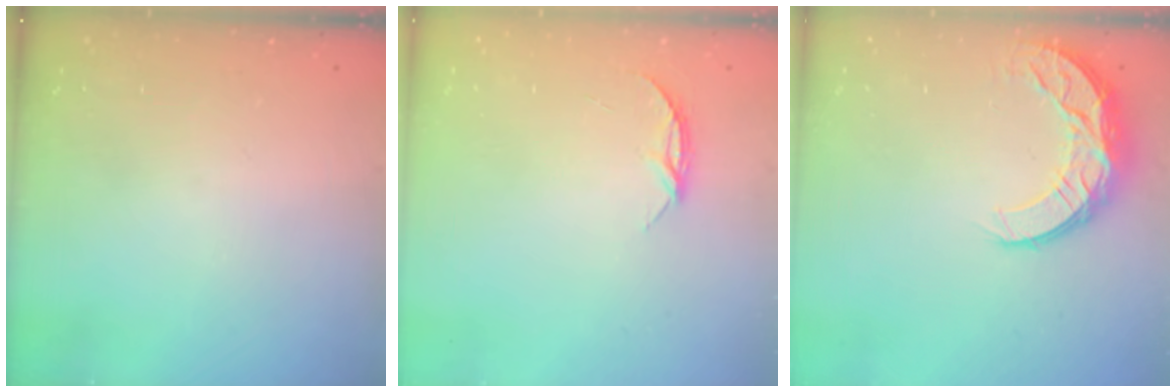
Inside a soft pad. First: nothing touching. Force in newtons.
{"total": 4.3, "press": 4.3, "slide": 0.5}
{"total": 10.1, "press": 10.1, "slide": 0.7}